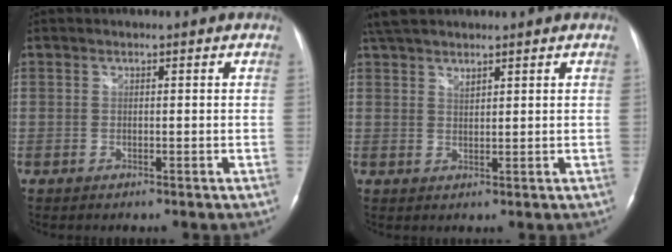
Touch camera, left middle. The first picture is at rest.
{"total": 5.9, "force": [5.0, 1.4, 2.9], "torque": [-0.059, 0.017, 0.096]}